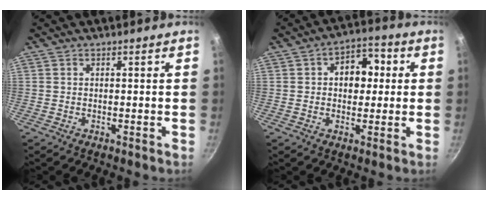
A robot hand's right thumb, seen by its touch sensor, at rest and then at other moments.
{"total": 8.5, "force": [1.3, 6.2, 5.7], "torque": [-0.035, 0.015, 0.009]}